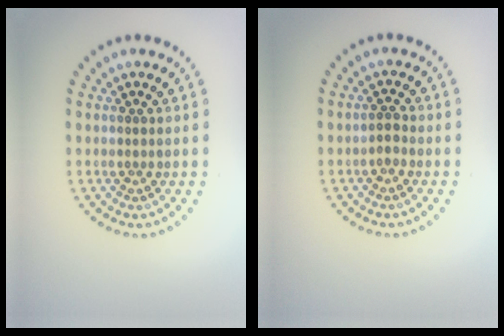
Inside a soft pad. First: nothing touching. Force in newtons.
{"total": 1.0, "press": 0.9, "slide": 0.5}